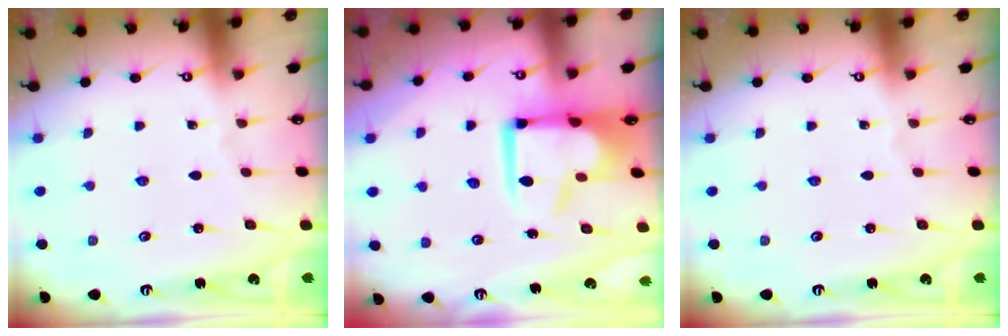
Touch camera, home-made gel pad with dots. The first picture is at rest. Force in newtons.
{"total": 4.9, "press": 4.7, "slide": 1.4}
{"total": 0.0}